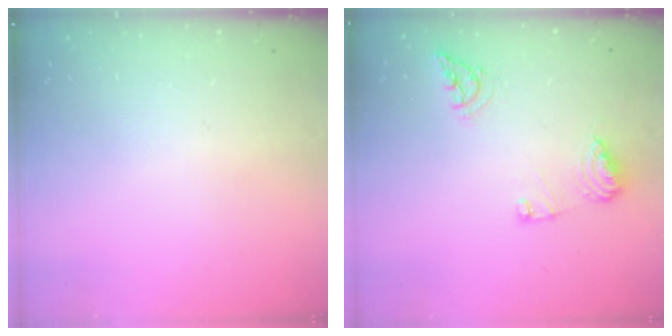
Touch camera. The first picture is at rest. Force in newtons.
{"total": 9.7, "press": 9.6, "slide": 1.1}